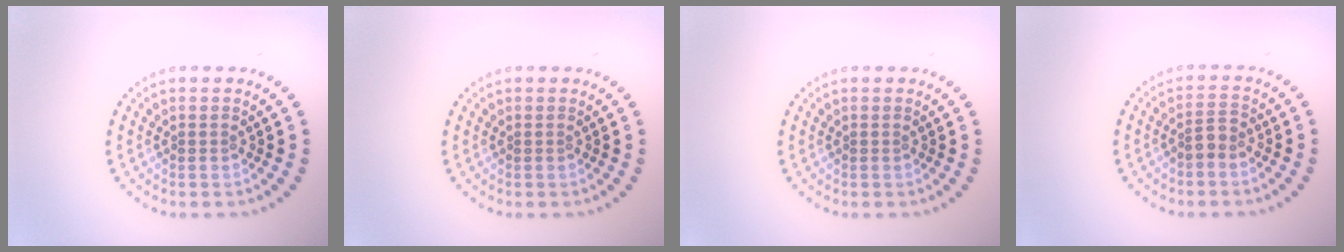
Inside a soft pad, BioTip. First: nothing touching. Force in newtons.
{"total": 0.0}
{"total": 0.0}
{"total": 1.7, "press": 1.4, "slide": 1.0}